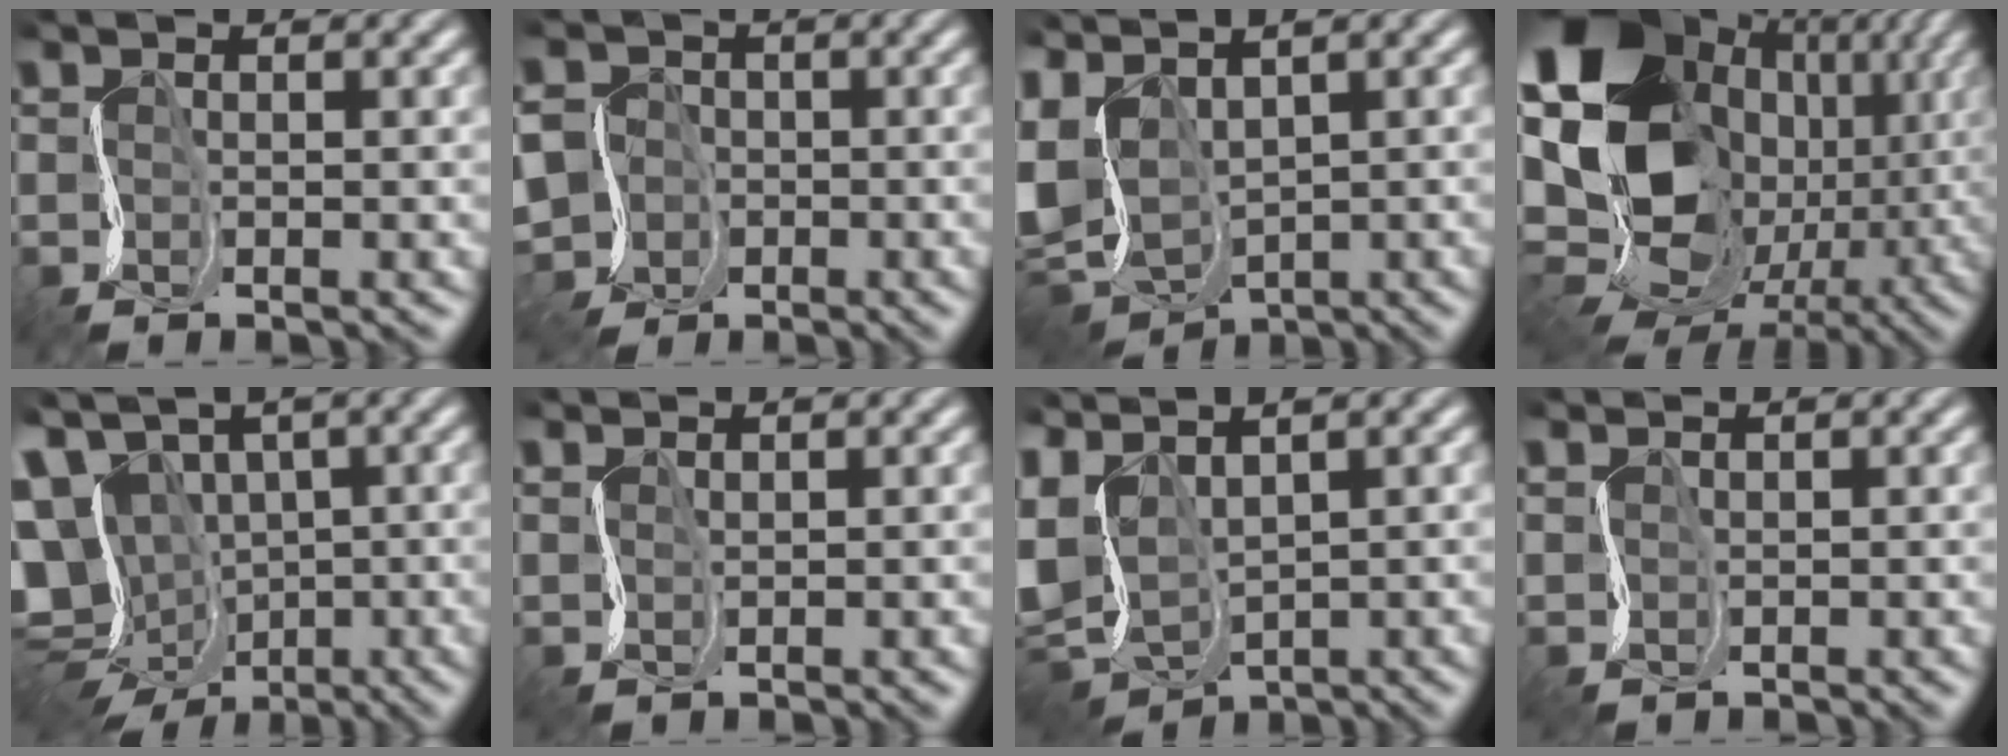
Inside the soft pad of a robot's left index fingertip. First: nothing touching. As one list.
[{"total": 9.8, "force": [-4.1, 8.6, 2.4], "torque": [-0.069, -0.014, -0.104]}, {"total": 9.1, "force": [0.0, 6.2, 6.7], "torque": [-0.168, -0.009, 0.028]}, {"total": 20.4, "force": [-0.4, 17.0, 11.3], "torque": [-0.195, -0.005, -0.028]}, {"total": 15.0, "force": [-1.9, 12.4, 8.3], "torque": [-0.170, -0.027, -0.016]}, {"total": 0.6, "force": [0.4, 0.5, 0.1], "torque": [0.001, 0.002, 0.022]}, {"total": 7.8, "force": [-0.2, 5.2, 5.8], "torque": [-0.147, -0.004, 0.025]}, {"total": 0.7, "force": [0.4, 0.4, -0.3], "torque": [0.008, 0.003, 0.017]}]